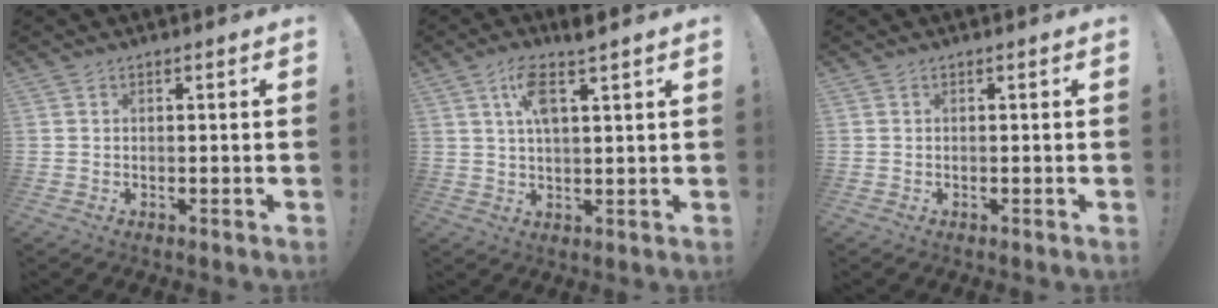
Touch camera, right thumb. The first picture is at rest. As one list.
[{"total": 7.8, "force": [4.0, 1.8, 6.5], "torque": [-0.114, -0.009, 0.067]}, {"total": 0.0}]